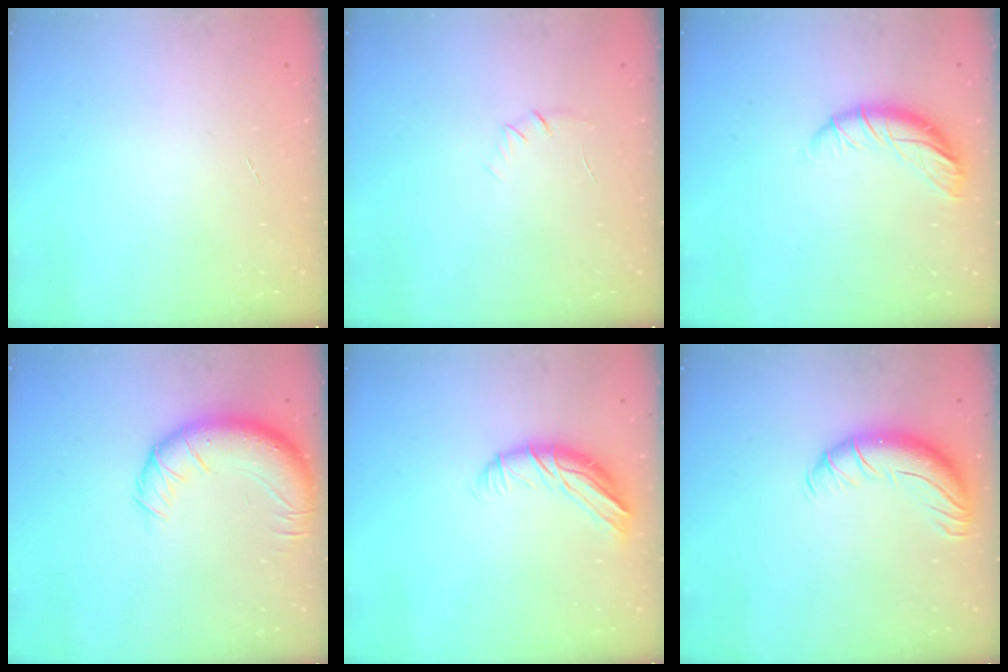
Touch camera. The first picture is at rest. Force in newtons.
{"total": 4.1, "press": 3.9, "slide": 1.1}
{"total": 9.9, "press": 9.9, "slide": 0.8}
{"total": 14.7, "press": 14.4, "slide": 3.0}
{"total": 9.7, "press": 9.6, "slide": 1.3}
{"total": 11.0, "press": 10.7, "slide": 2.6}